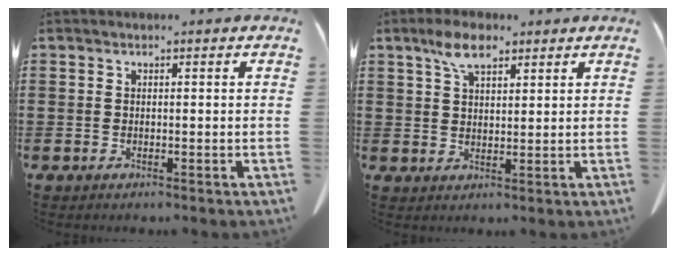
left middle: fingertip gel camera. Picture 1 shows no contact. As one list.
[{"total": 5.5, "force": [3.5, 2.4, 3.5], "torque": [-0.078, 0.007, 0.066]}]